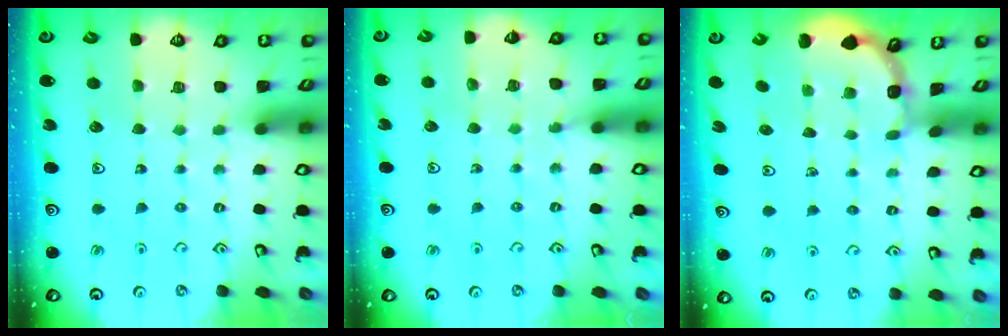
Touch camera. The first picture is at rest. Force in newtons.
{"total": 4.7, "press": 4.5, "slide": 1.2}
{"total": 1.6, "press": 1.6, "slide": 0.2}